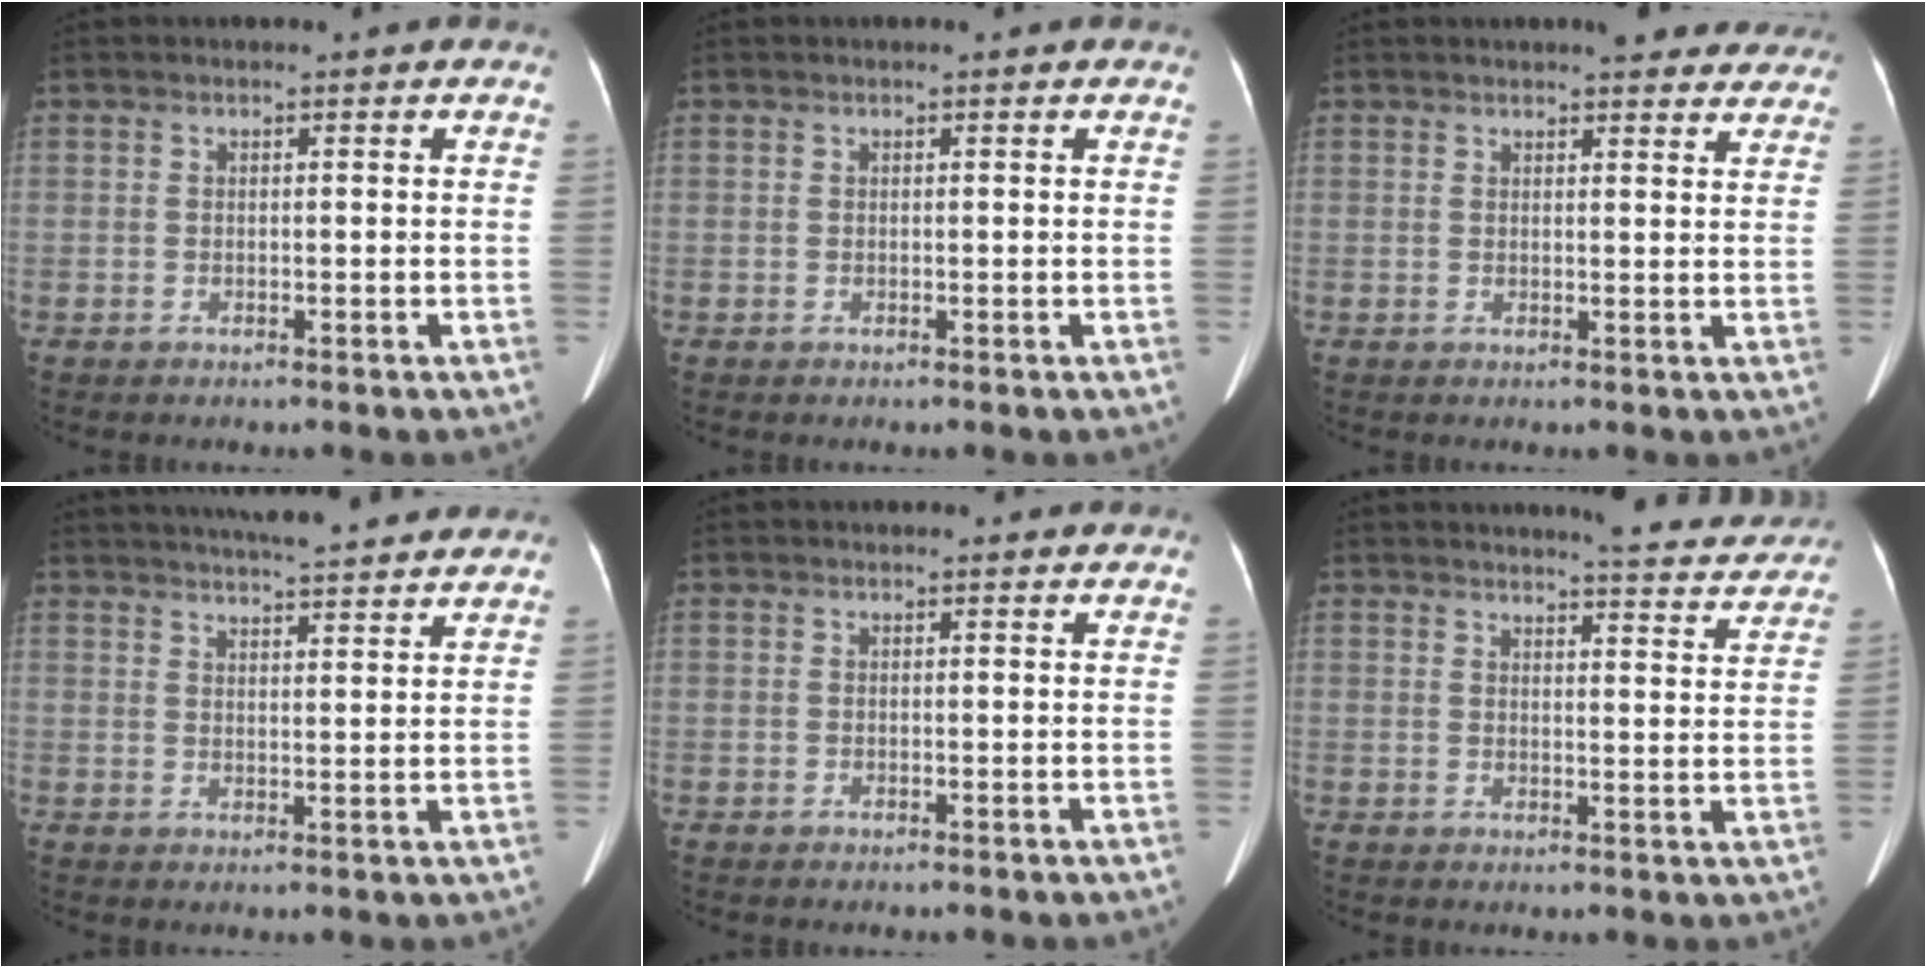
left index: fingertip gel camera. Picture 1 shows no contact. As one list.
[{"total": 0.0}, {"total": 8.7, "force": [7.7, 2.2, 3.4], "torque": [-0.024, 0.001, 0.077]}, {"total": 15.8, "force": [14.3, 1.9, 6.6], "torque": [-0.102, 0.027, 0.190]}, {"total": 0.8, "force": [0.7, 0.2, 0.1], "torque": [-0.007, -0.002, 0.006]}, {"total": 9.8, "force": [9.4, 1.1, 2.2], "torque": [-0.018, -0.021, 0.097]}]